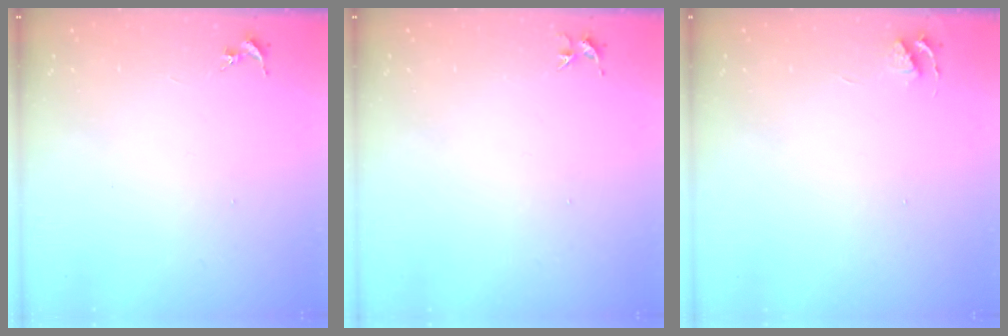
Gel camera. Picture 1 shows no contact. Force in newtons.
{"total": 3.7, "press": 3.7, "slide": 0.4}
{"total": 3.5, "press": 3.4, "slide": 0.5}